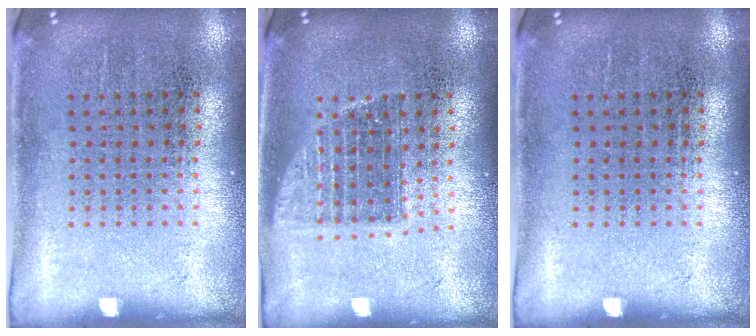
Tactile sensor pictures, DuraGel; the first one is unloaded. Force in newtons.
{"total": 1.3, "press": 1.1, "slide": 0.7}
{"total": 0.0}